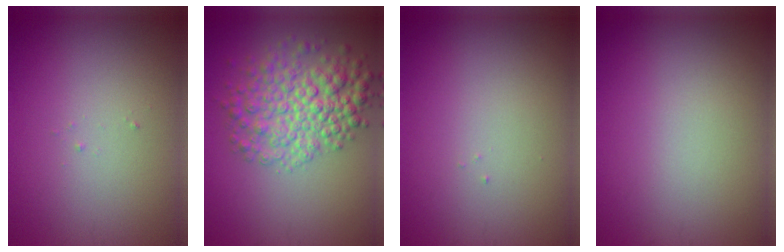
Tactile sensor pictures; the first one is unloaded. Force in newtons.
{"total": 6.3, "press": 6.2, "slide": 0.2}
{"total": 0.0}
{"total": 0.0}